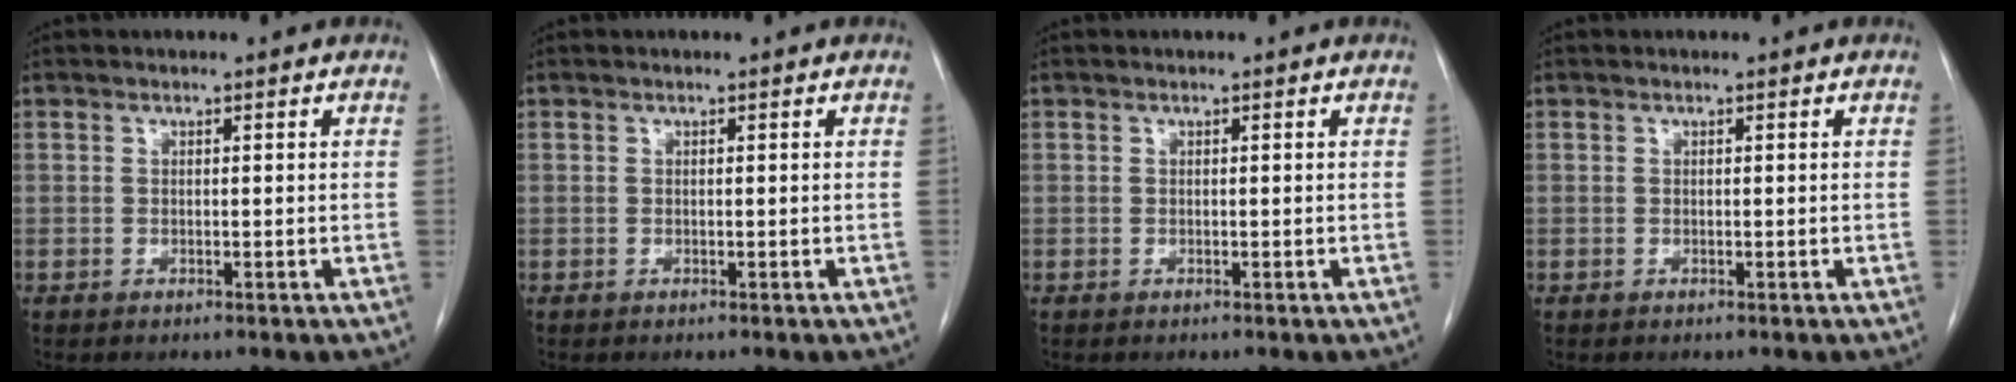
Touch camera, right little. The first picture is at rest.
{"total": 0.0}
{"total": 0.0}
{"total": 0.0}